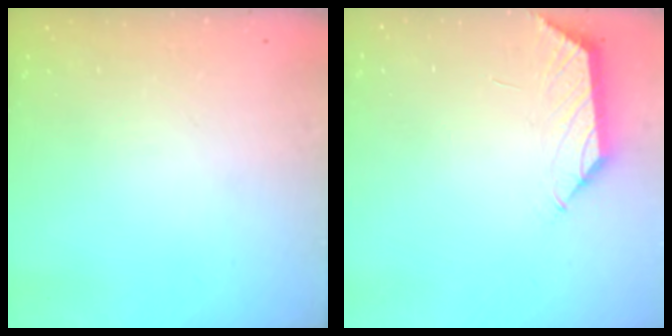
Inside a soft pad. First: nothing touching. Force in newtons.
{"total": 1.2, "press": 1.1, "slide": 0.6}